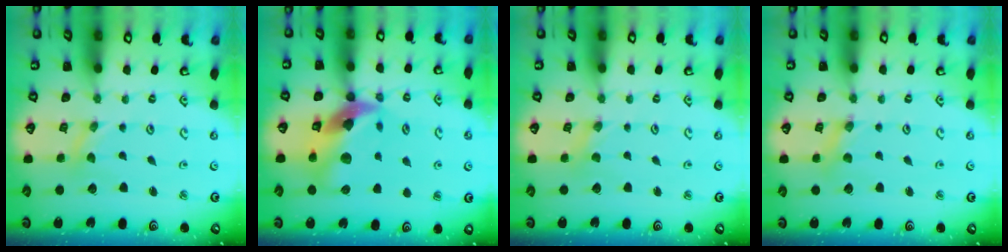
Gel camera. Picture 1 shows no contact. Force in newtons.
{"total": 16.0, "press": 15.8, "slide": 2.4}
{"total": 0.0}
{"total": 1.5, "press": 1.5, "slide": 0.1}